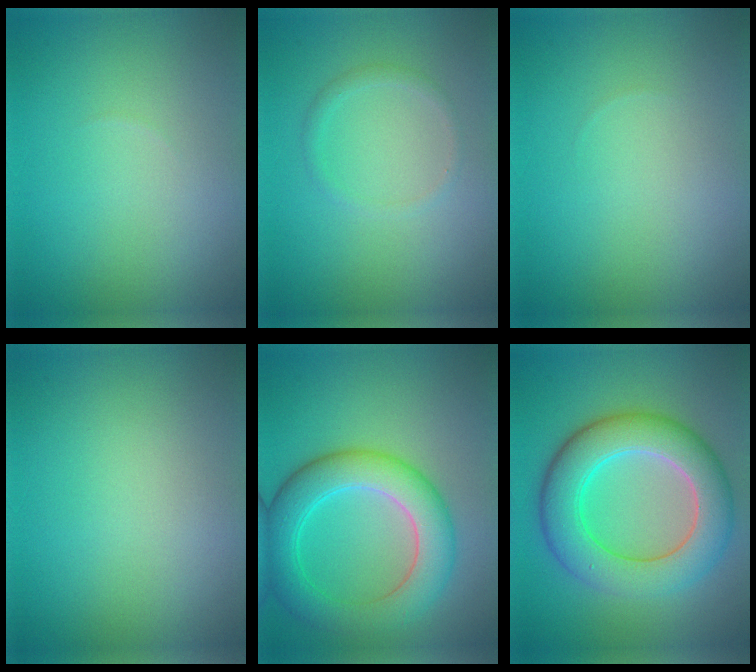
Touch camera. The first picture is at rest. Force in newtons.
{"total": 0.9, "press": 0.9, "slide": 0.1}
{"total": 0.0}
{"total": 0.0}
{"total": 6.7, "press": 6.7, "slide": 0.3}
{"total": 8.0, "press": 8.0, "slide": 0.3}